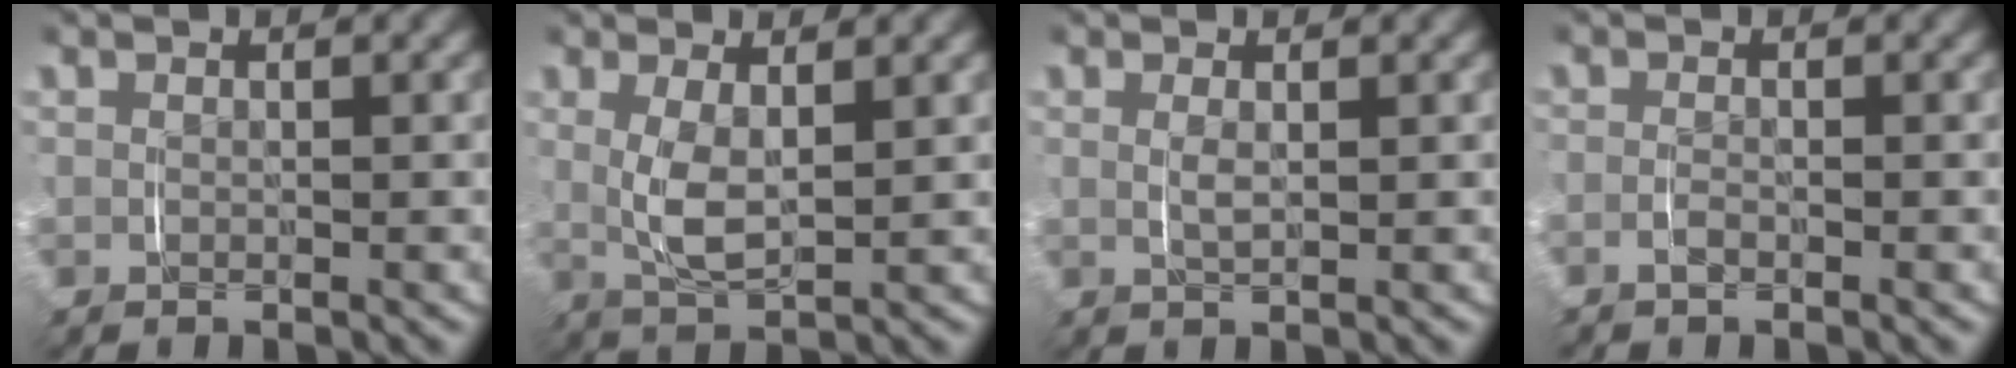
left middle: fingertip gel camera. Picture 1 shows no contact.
{"total": 3.7, "force": [0.5, 1.5, 3.4], "torque": [-0.075, -0.010, 0.013]}
{"total": 1.0, "force": [0.1, 0.0, 1.0], "torque": [-0.023, -0.003, 0.006]}
{"total": 1.2, "force": [-1.1, -0.2, 0.1], "torque": [-0.008, -0.003, -0.021]}